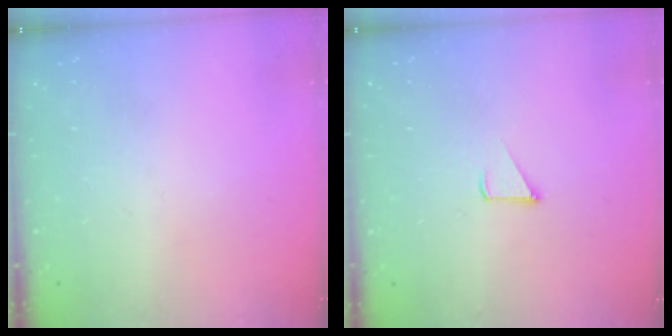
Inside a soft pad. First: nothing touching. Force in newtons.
{"total": 2.4, "press": 2.4, "slide": 0.2}